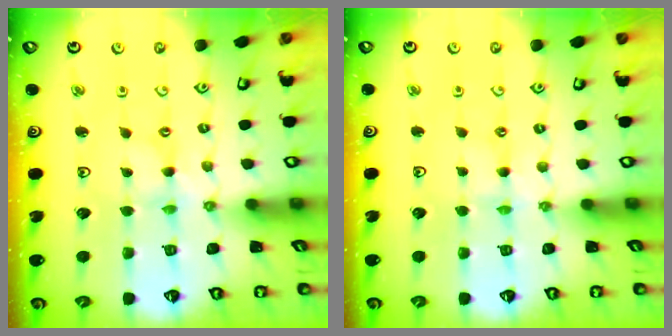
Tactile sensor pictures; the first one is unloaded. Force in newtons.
{"total": 1.9, "press": 1.9, "slide": 0.4}